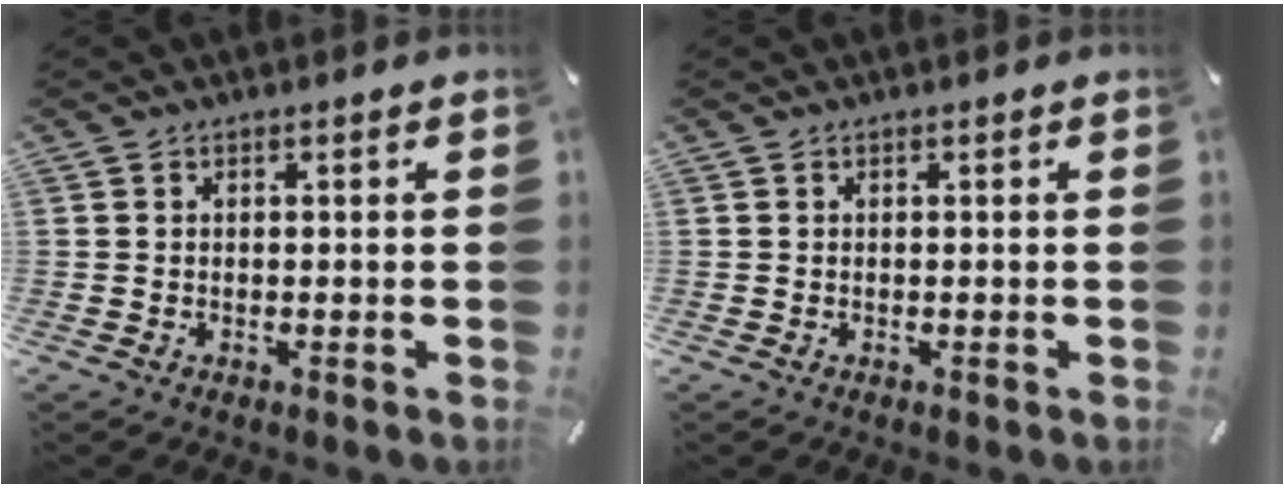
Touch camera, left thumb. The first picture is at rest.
{"total": 0.0}